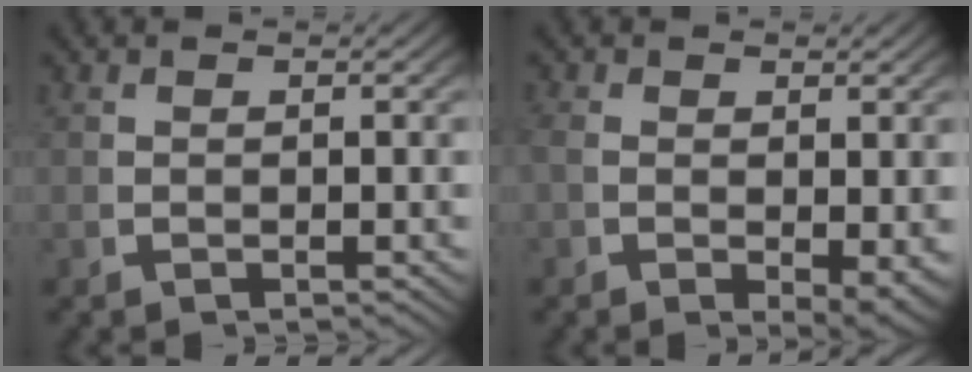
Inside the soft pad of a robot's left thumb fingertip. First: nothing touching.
{"total": 3.0, "force": [-0.4, 1.5, 2.5], "torque": [-0.041, -0.022, 0.006]}